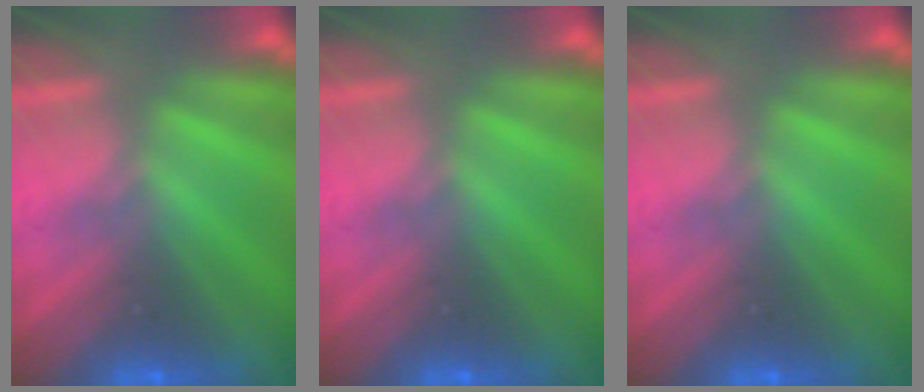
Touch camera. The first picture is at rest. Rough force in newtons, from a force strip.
{"total": 0.0}
{"total": 0.0}